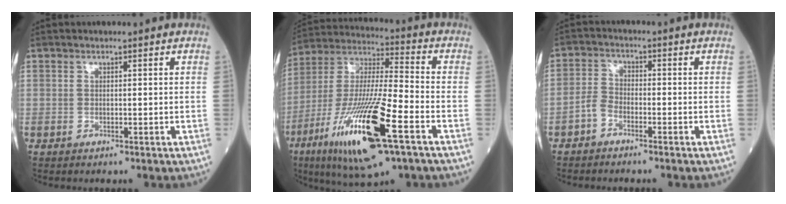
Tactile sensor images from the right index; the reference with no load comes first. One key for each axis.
{"total": 21.6, "fx": -9.7, "fy": 2.8, "fz": 19.1, "tx": -0.391, "ty": -0.042, "tz": -0.171}
{"total": 2.9, "fx": -2.0, "fy": 1.5, "fz": 1.4, "tx": -0.032, "ty": 0.004, "tz": -0.042}